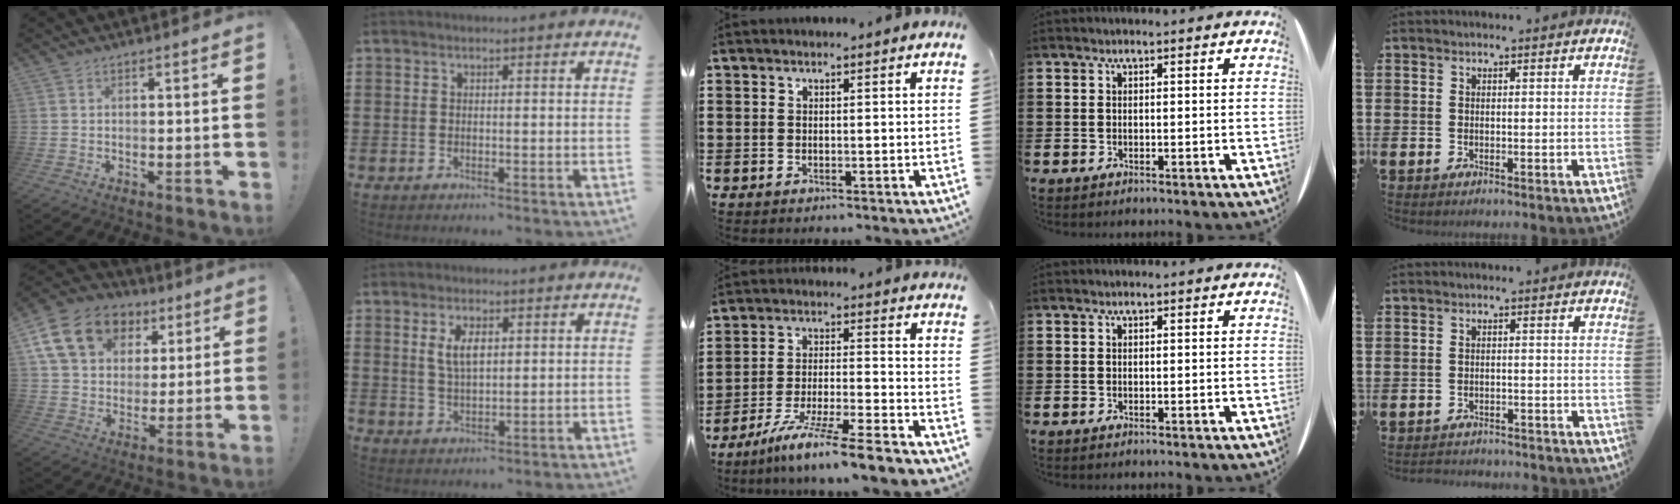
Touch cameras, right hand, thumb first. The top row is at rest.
{"thumb": {"total": 18.8, "force": [8.0, 14.0, 9.6], "torque": [-0.142, -0.027, 0.158]}, "index": {"total": 4.4, "force": [1.4, 1.9, 3.7], "torque": [-0.078, 0.006, 0.023]}, "middle": {"total": 9.7, "force": [-8.2, -0.5, 5.2], "torque": [-0.093, 0.000, -0.158]}, "little": {"total": 1.7, "force": [-1.7, 0.0, -0.2], "torque": [-0.002, 0.003, -0.038]}}